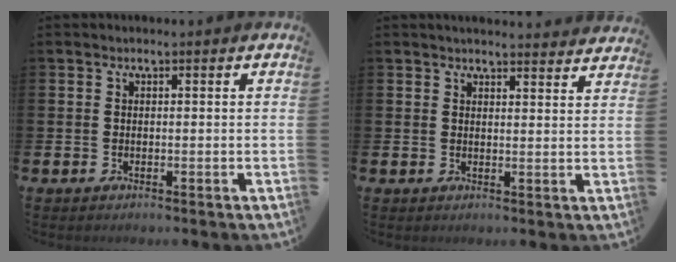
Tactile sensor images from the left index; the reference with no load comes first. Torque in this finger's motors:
{"motor_torque": [0.89, -1.25, 0.08, 0.00]}